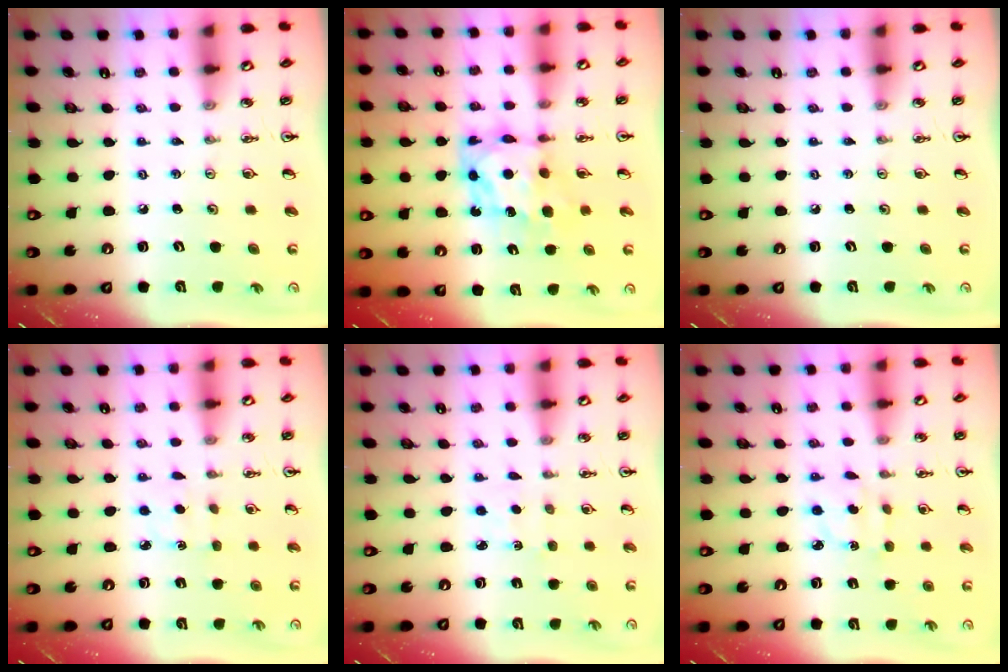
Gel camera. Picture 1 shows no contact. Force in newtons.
{"total": 7.0, "press": 7.0, "slide": 0.8}
{"total": 0.0}
{"total": 2.9, "press": 2.9, "slide": 0.5}
{"total": 1.3, "press": 1.2, "slide": 0.3}
{"total": 3.2, "press": 3.2, "slide": 0.5}